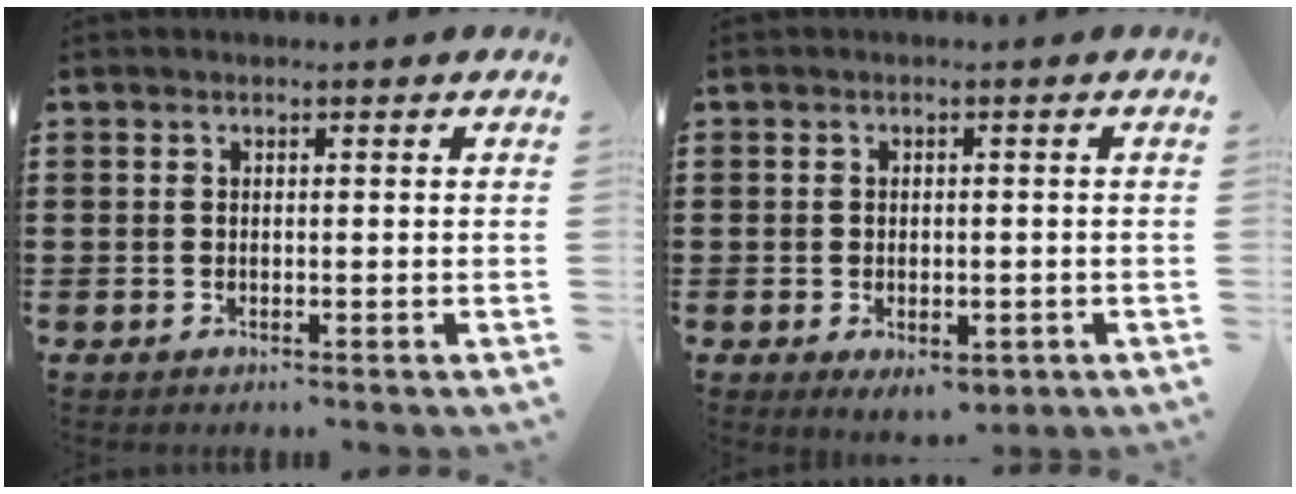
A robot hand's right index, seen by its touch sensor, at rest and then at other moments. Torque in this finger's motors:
{"motor_torque": [0.56, 0.13, 0.22, 0.06]}